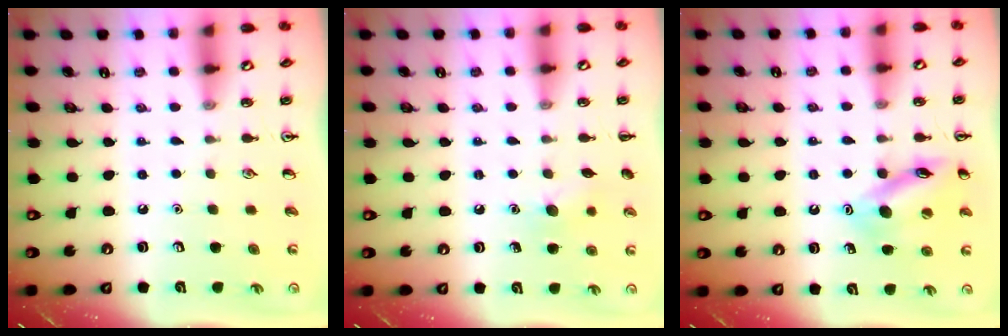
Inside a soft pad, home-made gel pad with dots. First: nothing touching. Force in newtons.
{"total": 8.3, "press": 8.1, "slide": 1.8}
{"total": 12.2, "press": 12.2, "slide": 0.9}